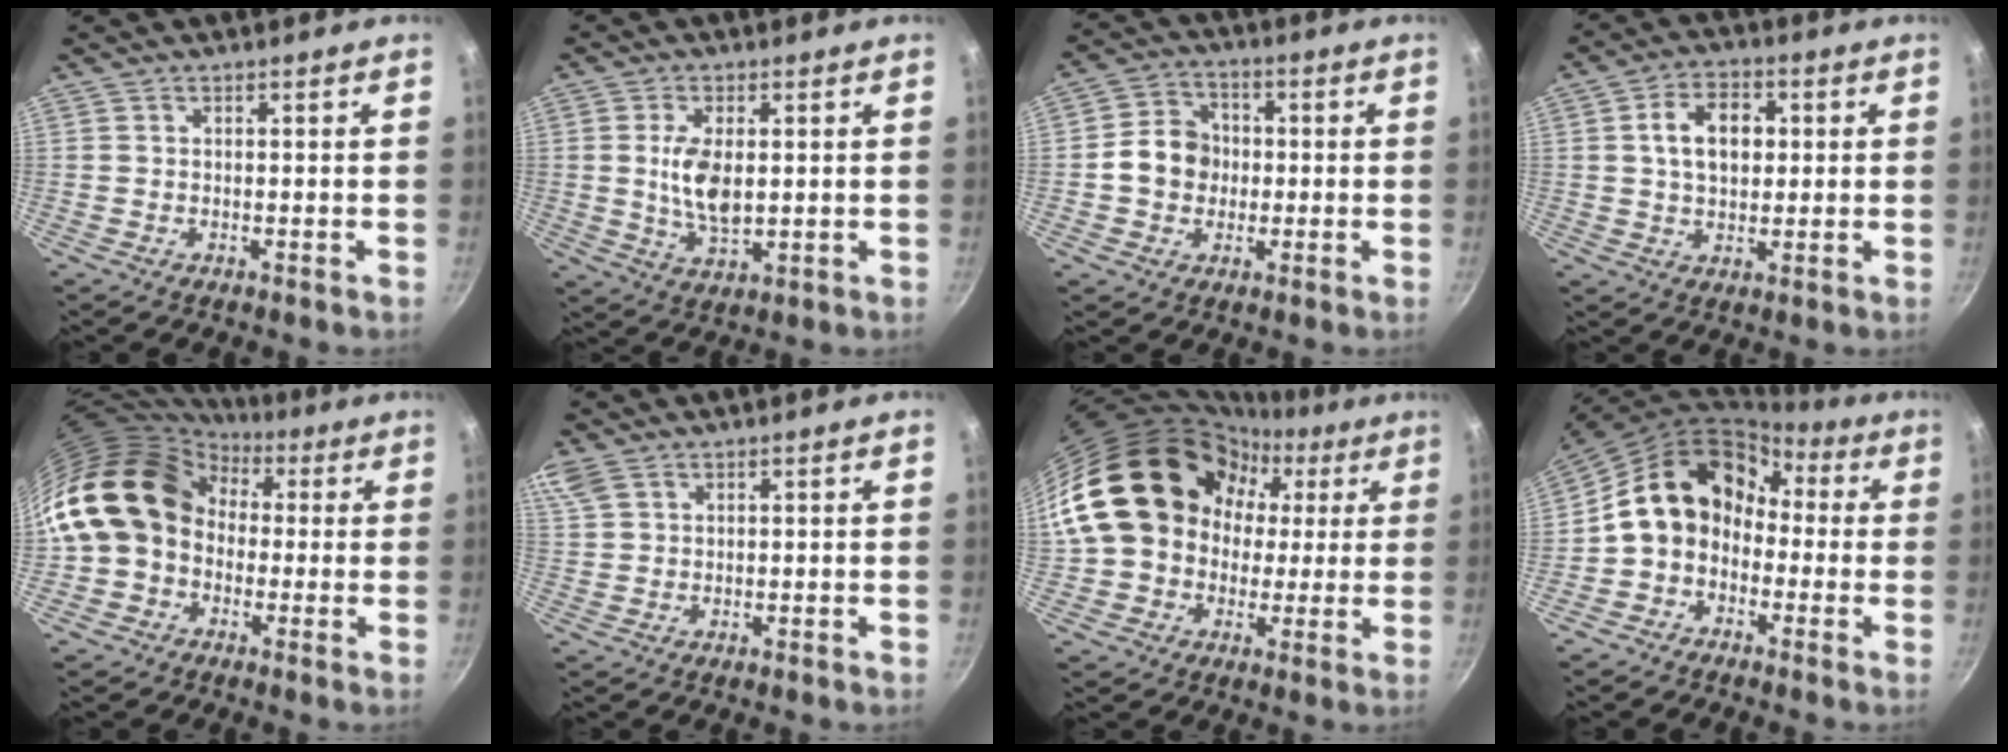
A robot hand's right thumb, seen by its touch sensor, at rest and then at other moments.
{"total": 8.1, "force": [0.8, 4.1, 6.9], "torque": [-0.130, -0.011, 0.018]}
{"total": 8.8, "force": [-0.4, 7.6, 4.4], "torque": [-0.042, 0.017, -0.022]}
{"total": 9.2, "force": [1.5, 6.3, 6.5], "torque": [-0.087, 0.010, 0.020]}
{"total": 15.0, "force": [0.8, 12.3, 8.5], "torque": [-0.119, 0.039, -0.004]}
{"total": 5.2, "force": [3.2, 3.2, 2.6], "torque": [-0.055, 0.010, 0.068]}
{"total": 21.2, "force": [2.8, 17.8, 11.2], "torque": [-0.166, 0.054, 0.047]}
{"total": 13.7, "force": [-0.7, 11.1, 8.0], "torque": [-0.104, 0.062, -0.030]}